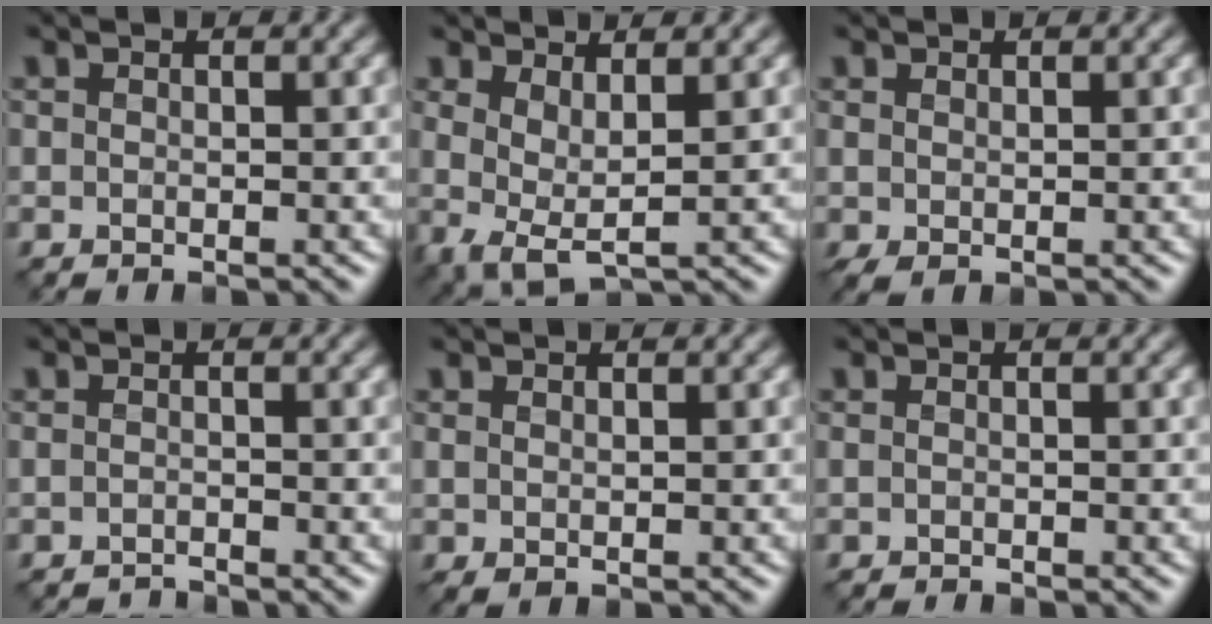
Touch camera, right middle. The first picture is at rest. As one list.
[{"total": 2.9, "force": [0.5, 0.7, 2.8], "torque": [-0.058, -0.010, 0.009]}, {"total": 0.8, "force": [0.0, -0.2, 0.8], "torque": [-0.022, -0.002, 0.001]}, {"total": 1.3, "force": [-1.3, -0.1, -0.2], "torque": [0.006, -0.005, -0.026]}, {"total": 0.6, "force": [0.2, -0.3, 0.4], "torque": [-0.012, -0.001, 0.005]}, {"total": 0.5, "force": [-0.5, 0.0, 0.0], "torque": [0.004, -0.006, -0.009]}]